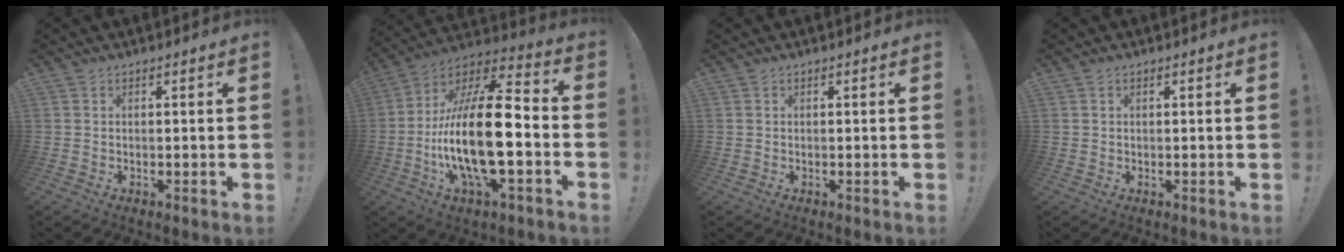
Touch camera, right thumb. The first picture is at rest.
{"total": 24.1, "force": [-4.6, 8.1, 22.2], "torque": [-0.433, 0.016, -0.081]}
{"total": 0.0}
{"total": 0.0}